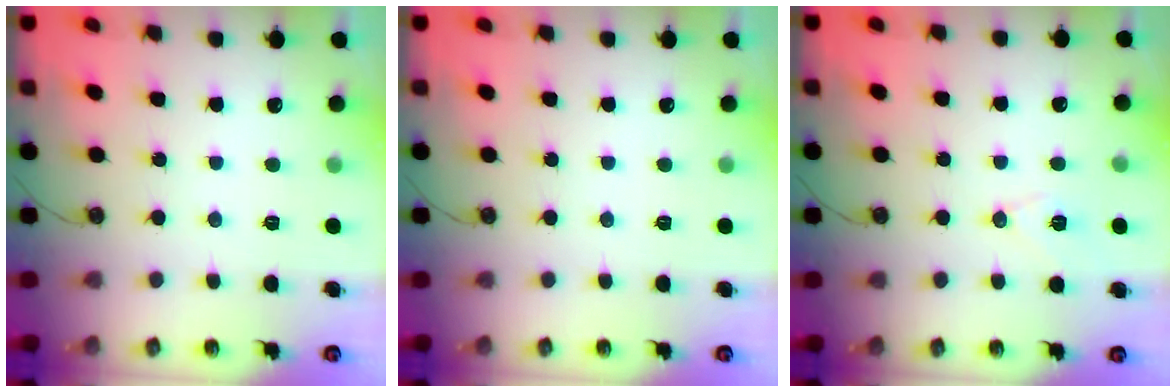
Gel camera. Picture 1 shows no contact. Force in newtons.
{"total": 0.0}
{"total": 7.9, "press": 7.0, "slide": 3.7}